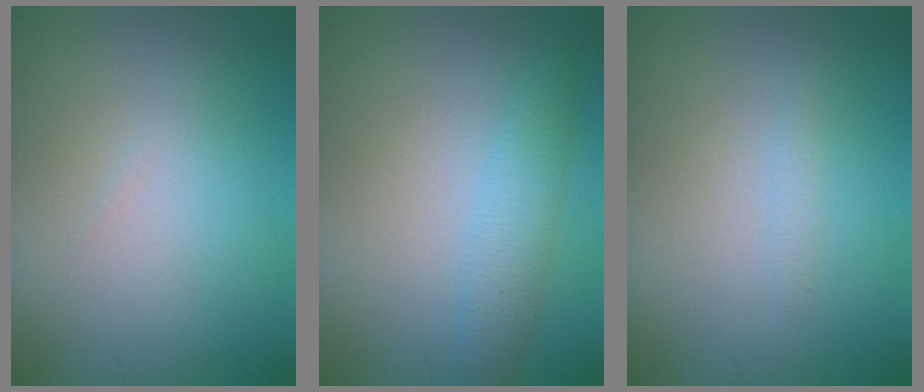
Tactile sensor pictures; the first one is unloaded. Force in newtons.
{"total": 2.6, "press": 2.6, "slide": 0.0}
{"total": 0.6, "press": 0.6, "slide": 0.1}